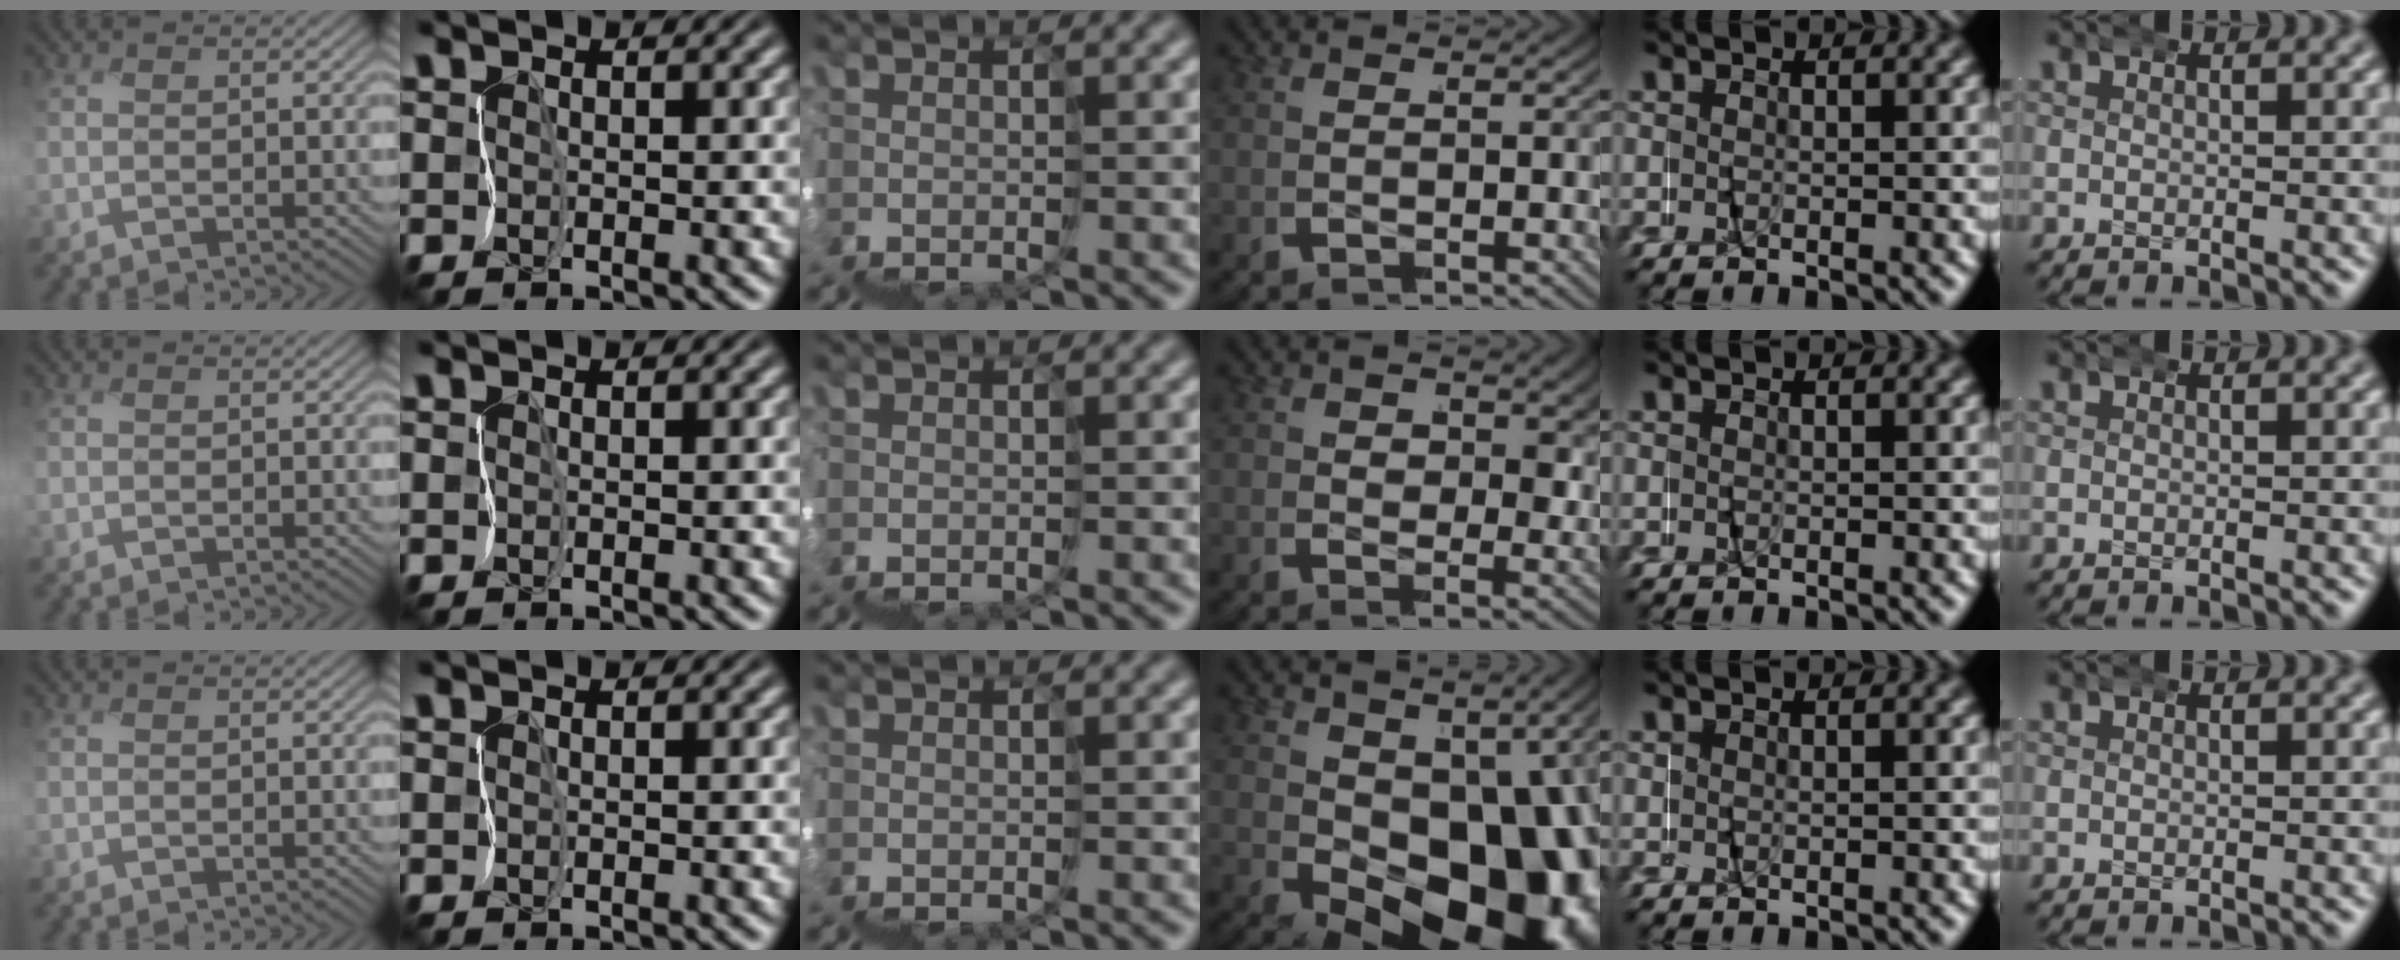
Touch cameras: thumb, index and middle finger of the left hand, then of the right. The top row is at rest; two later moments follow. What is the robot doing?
{"motion": "wrap", "object": "netting"}